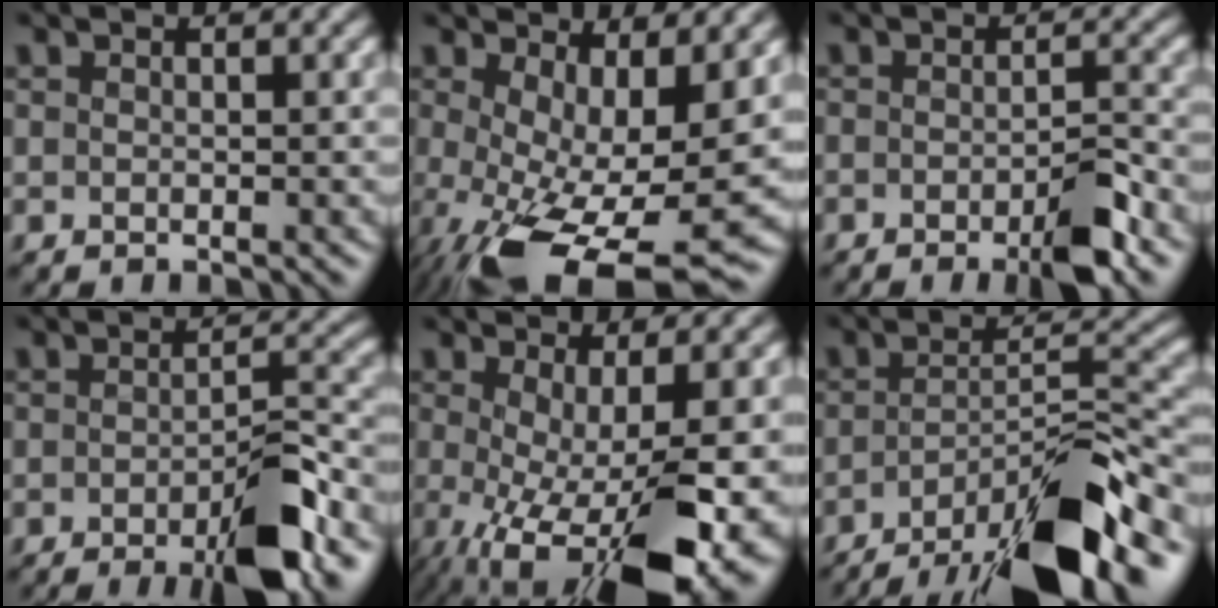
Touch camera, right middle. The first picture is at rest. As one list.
[{"total": 13.1, "force": [-3.2, 5.6, 11.4], "torque": [-0.198, -0.033, -0.028]}, {"total": 3.6, "force": [-2.3, 0.5, 2.8], "torque": [-0.046, 0.004, -0.037]}, {"total": 5.9, "force": [-3.2, 1.1, 4.9], "torque": [-0.074, 0.011, -0.046]}, {"total": 12.0, "force": [-3.1, 4.4, 10.8], "torque": [-0.180, -0.020, -0.027]}, {"total": 12.0, "force": [-8.3, 3.2, 8.1], "torque": [-0.142, 0.009, -0.137]}]